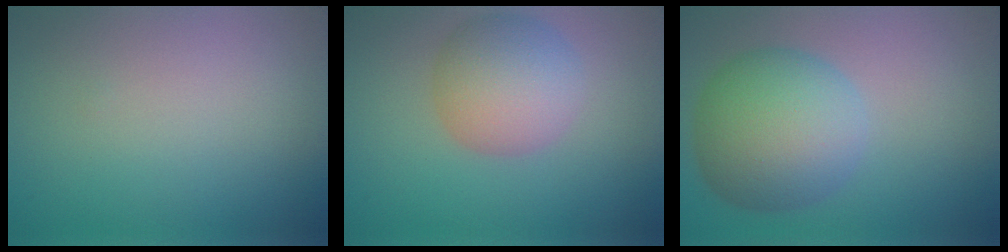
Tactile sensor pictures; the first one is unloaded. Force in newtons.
{"total": 5.4, "press": 5.4, "slide": 0.2}
{"total": 8.4, "press": 8.4, "slide": 0.3}